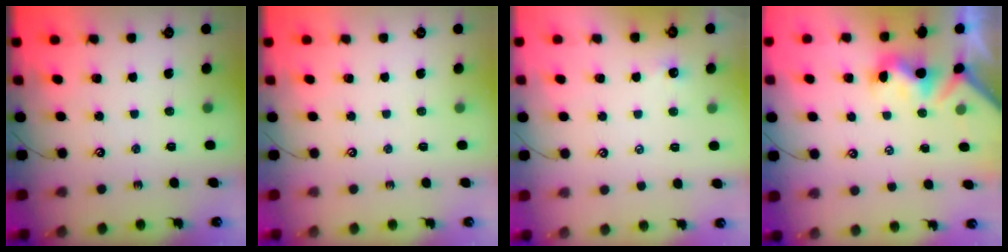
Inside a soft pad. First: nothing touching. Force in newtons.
{"total": 0.0}
{"total": 2.4, "press": 2.3, "slide": 0.3}
{"total": 1.2, "press": 1.0, "slide": 0.7}